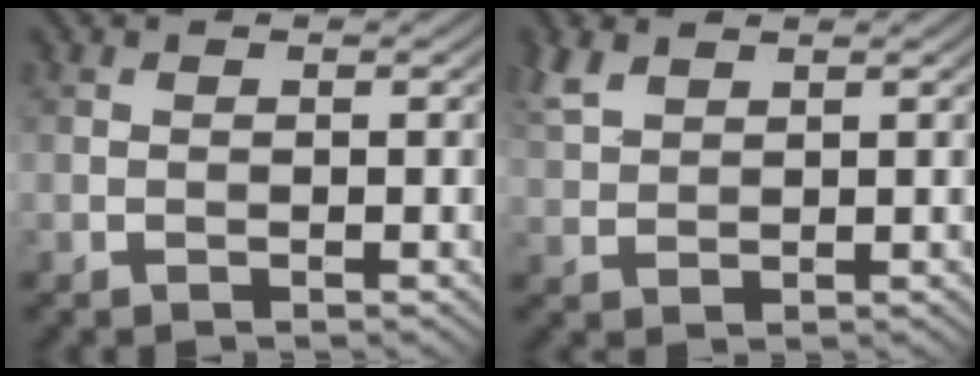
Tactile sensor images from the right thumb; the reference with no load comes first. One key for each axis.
{"total": 3.4, "fx": 2.5, "fy": 1.4, "fz": 1.9, "tx": -0.055, "ty": 0.008, "tz": 0.058}